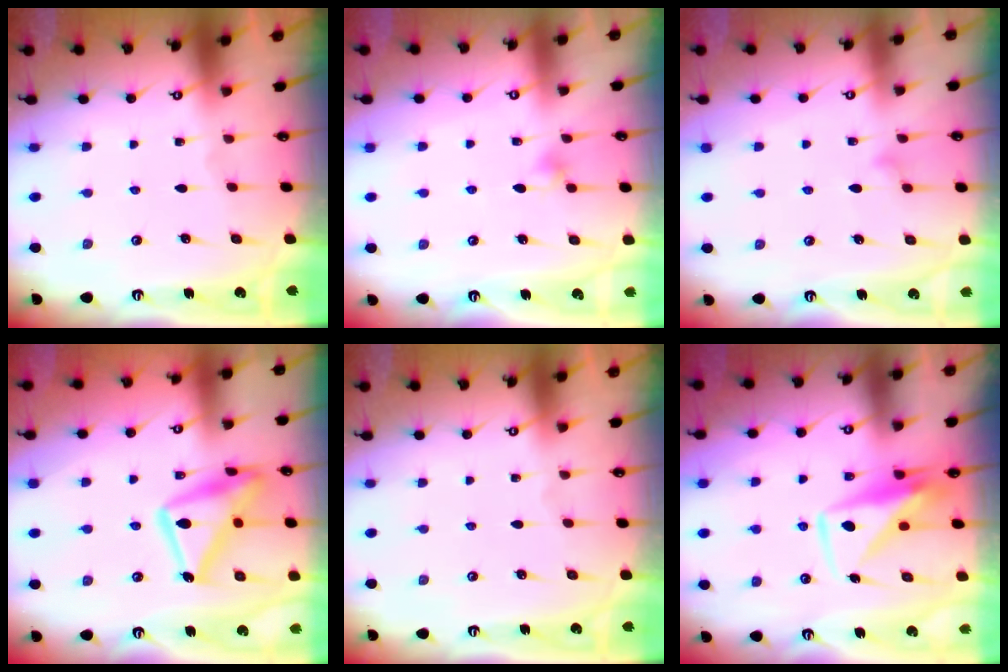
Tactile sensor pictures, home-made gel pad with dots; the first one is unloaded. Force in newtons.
{"total": 5.4, "press": 5.3, "slide": 1.2}
{"total": 9.7, "press": 9.7, "slide": 0.2}
{"total": 18.6, "press": 18.5, "slide": 1.4}
{"total": 0.0}
{"total": 9.2, "press": 9.2, "slide": 0.9}